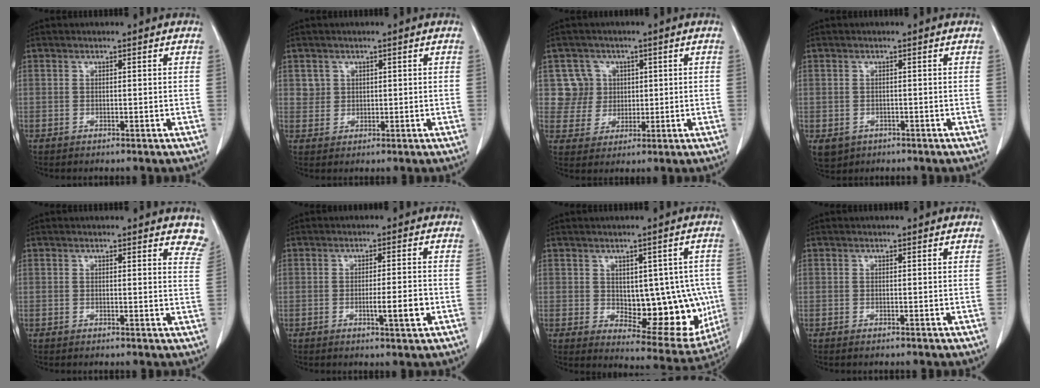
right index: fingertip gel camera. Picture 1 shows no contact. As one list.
[{"total": 2.2, "force": [1.0, 2.0, 0.0], "torque": [0.014, 0.000, 0.012]}, {"total": 5.7, "force": [1.7, 5.4, -0.2], "torque": [0.015, 0.011, 0.037]}, {"total": 4.3, "force": [-2.0, 3.6, 1.1], "torque": [-0.016, -0.002, -0.023]}, {"total": 5.4, "force": [5.0, 1.4, 1.6], "torque": [0.006, -0.017, 0.027]}, {"total": 4.6, "force": [-1.3, 0.2, 4.4], "torque": [-0.067, -0.005, -0.018]}, {"total": 13.7, "force": [-0.6, 6.9, 11.8], "torque": [-0.135, 0.004, 0.017]}, {"total": 0.0}]